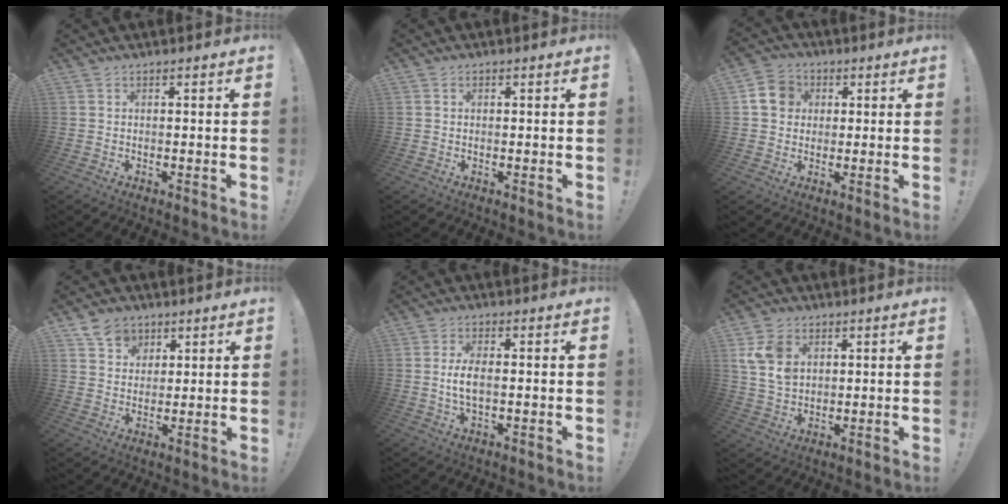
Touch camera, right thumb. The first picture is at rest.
{"total": 0.5, "force": [0.0, 0.5, 0.1], "torque": [-0.003, 0.003, 0.001]}
{"total": 8.6, "force": [2.2, 7.6, 3.5], "torque": [-0.050, 0.006, 0.047]}
{"total": 7.7, "force": [4.5, 6.0, 1.7], "torque": [-0.022, -0.025, 0.087]}
{"total": 5.2, "force": [-0.3, 2.0, 4.8], "torque": [-0.098, -0.006, -0.010]}
{"total": 10.0, "force": [3.5, 7.4, 5.7], "torque": [-0.101, -0.005, 0.068]}